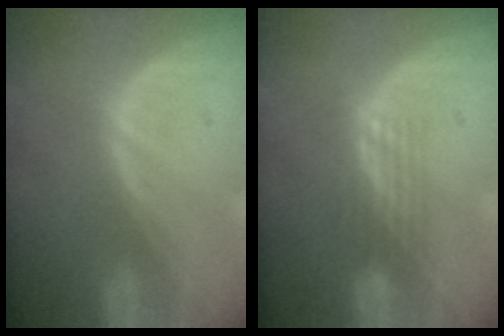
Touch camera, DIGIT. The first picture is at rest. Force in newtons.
{"total": 3.3, "press": 2.8, "slide": 1.8}